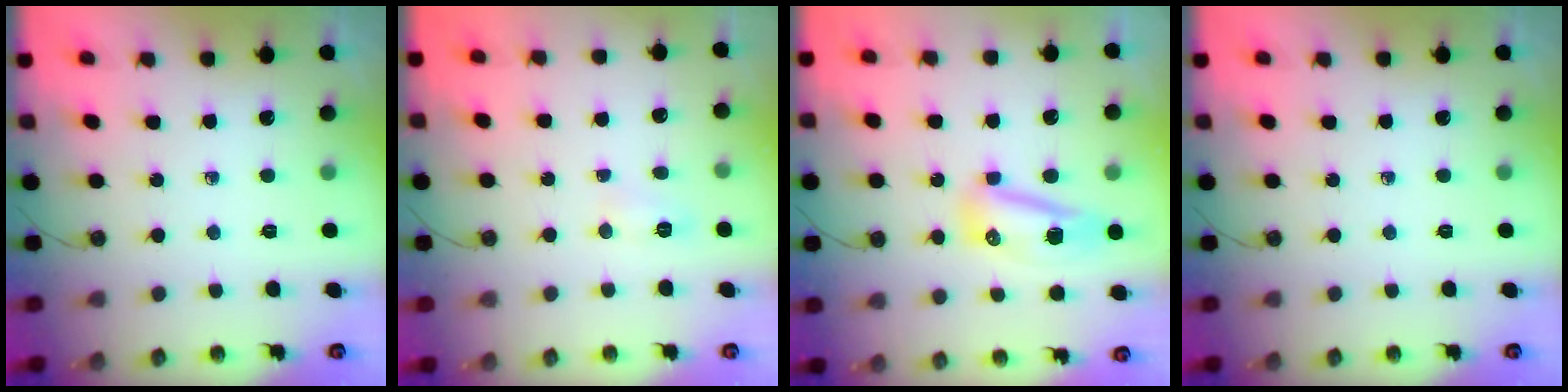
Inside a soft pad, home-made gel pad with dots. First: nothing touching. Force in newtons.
{"total": 6.1, "press": 6.1, "slide": 0.6}
{"total": 16.3, "press": 11.1, "slide": 11.9}
{"total": 0.0}